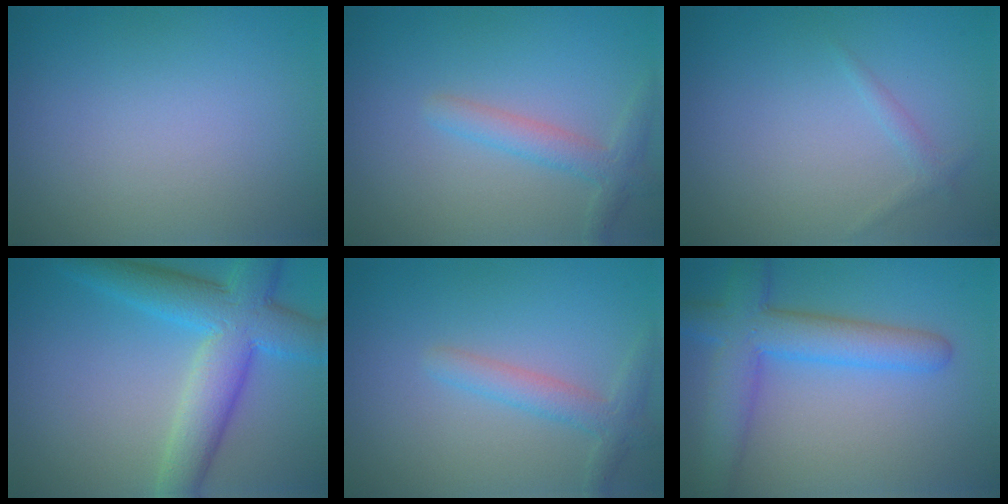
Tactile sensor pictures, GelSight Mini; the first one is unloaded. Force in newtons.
{"total": 2.6, "press": 2.5, "slide": 0.2}
{"total": 0.9, "press": 0.9, "slide": 0.0}
{"total": 7.7, "press": 7.7, "slide": 0.3}
{"total": 2.6, "press": 2.5, "slide": 0.2}
{"total": 6.2, "press": 6.2, "slide": 0.3}